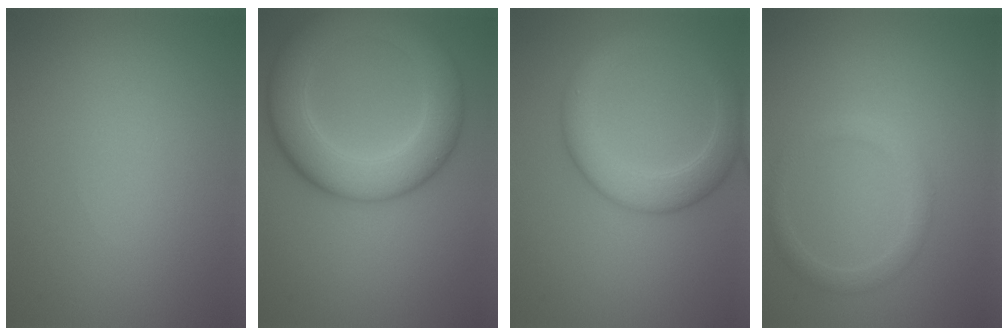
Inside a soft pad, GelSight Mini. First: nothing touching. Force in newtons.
{"total": 8.7, "press": 8.7, "slide": 0.1}
{"total": 5.1, "press": 5.1, "slide": 0.4}
{"total": 1.9, "press": 1.9, "slide": 0.2}